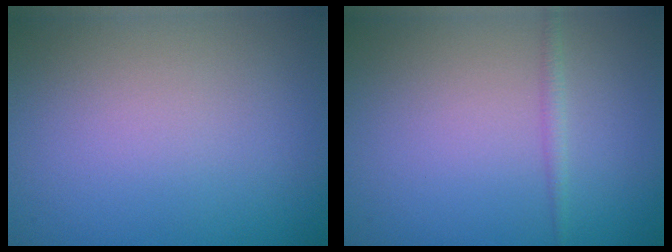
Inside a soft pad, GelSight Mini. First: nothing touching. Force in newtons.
{"total": 1.0, "press": 1.0, "slide": 0.0}